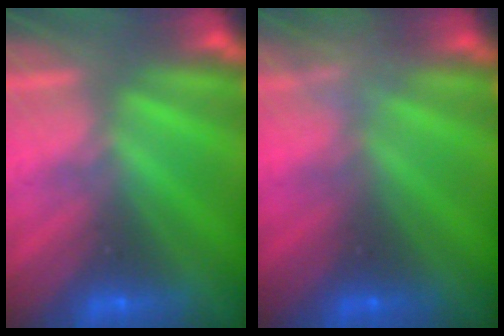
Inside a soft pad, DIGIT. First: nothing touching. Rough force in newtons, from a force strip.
{"total": 2.3}